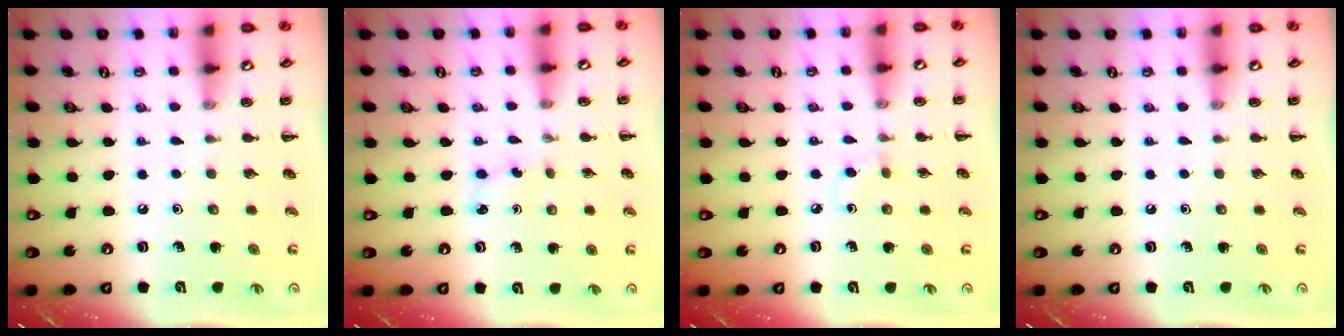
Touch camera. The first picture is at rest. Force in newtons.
{"total": 2.6, "press": 2.5, "slide": 0.8}
{"total": 2.1, "press": 1.8, "slide": 1.0}
{"total": 0.0}